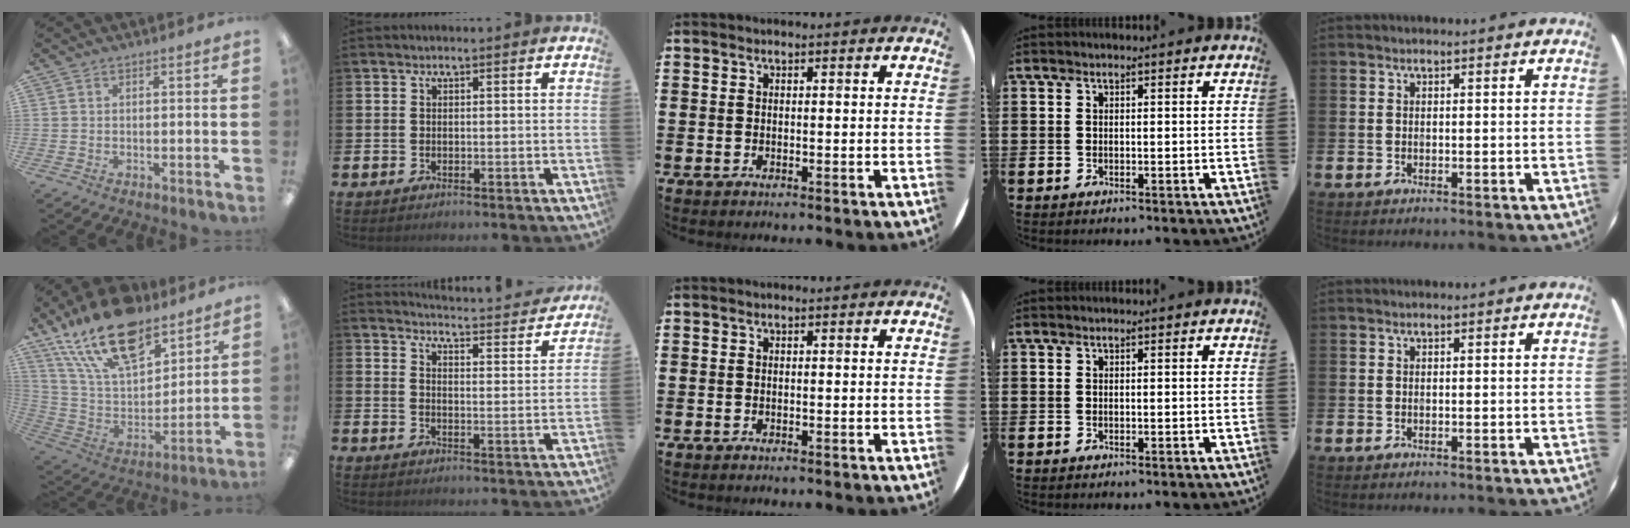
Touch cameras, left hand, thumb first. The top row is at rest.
{"thumb": {"total": 22.2, "force": [15.1, 10.3, 12.6], "torque": [-0.238, -0.078, 0.269]}, "index": {"total": 4.3, "force": [4.2, 0.0, 0.5], "torque": [-0.008, -0.043, 0.067]}}